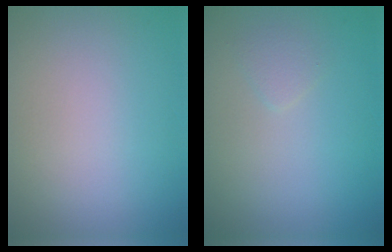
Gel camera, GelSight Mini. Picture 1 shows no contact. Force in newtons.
{"total": 0.8, "press": 0.8, "slide": 0.0}